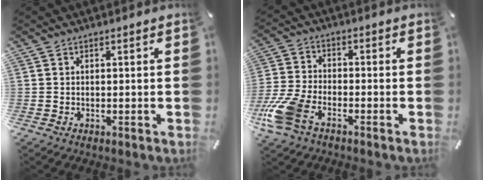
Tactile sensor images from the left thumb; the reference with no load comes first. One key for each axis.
{"total": 10.8, "fx": -6.1, "fy": 5.6, "fz": 7.0, "tx": -0.160, "ty": 0.016, "tz": -0.116}